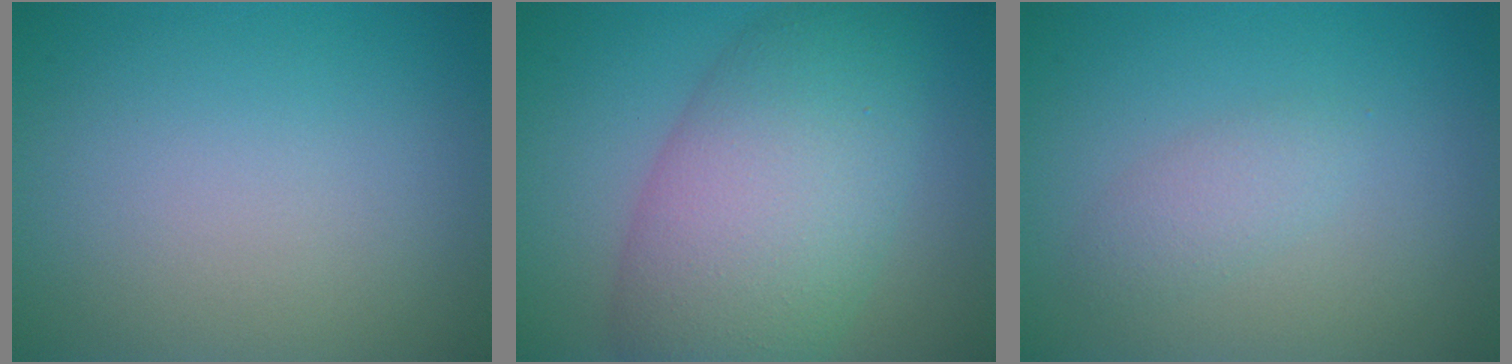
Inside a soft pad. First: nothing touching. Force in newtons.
{"total": 9.6, "press": 9.6, "slide": 0.2}
{"total": 1.7, "press": 1.6, "slide": 0.1}